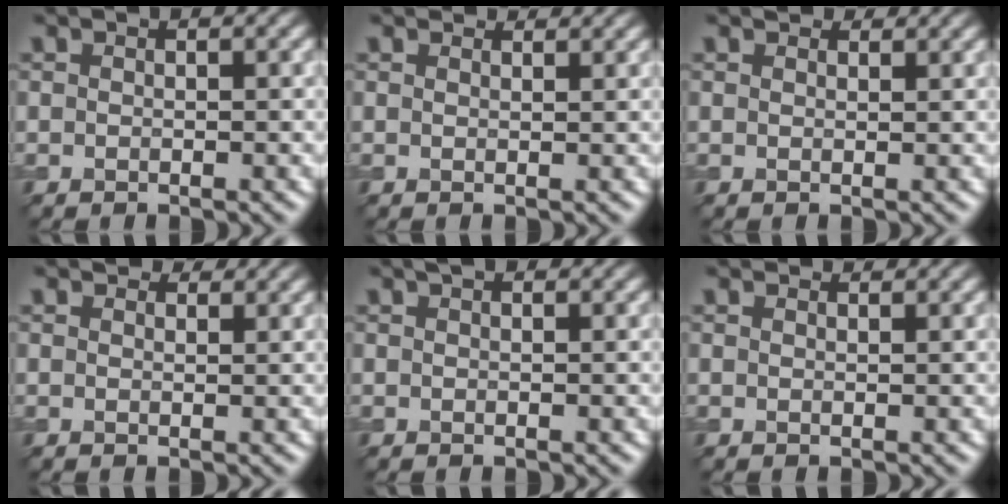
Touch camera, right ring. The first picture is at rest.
{"total": 2.3, "force": [2.2, 0.3, 0.5], "torque": [-0.016, 0.002, 0.023]}
{"total": 1.7, "force": [1.5, 0.6, 0.4], "torque": [-0.012, -0.003, 0.016]}
{"total": 2.2, "force": [1.9, 0.8, 0.6], "torque": [-0.015, 0.000, 0.021]}
{"total": 1.3, "force": [1.1, 0.3, 0.5], "torque": [-0.011, -0.001, 0.014]}
{"total": 2.1, "force": [2.0, 0.3, 0.4], "torque": [-0.017, 0.001, 0.020]}